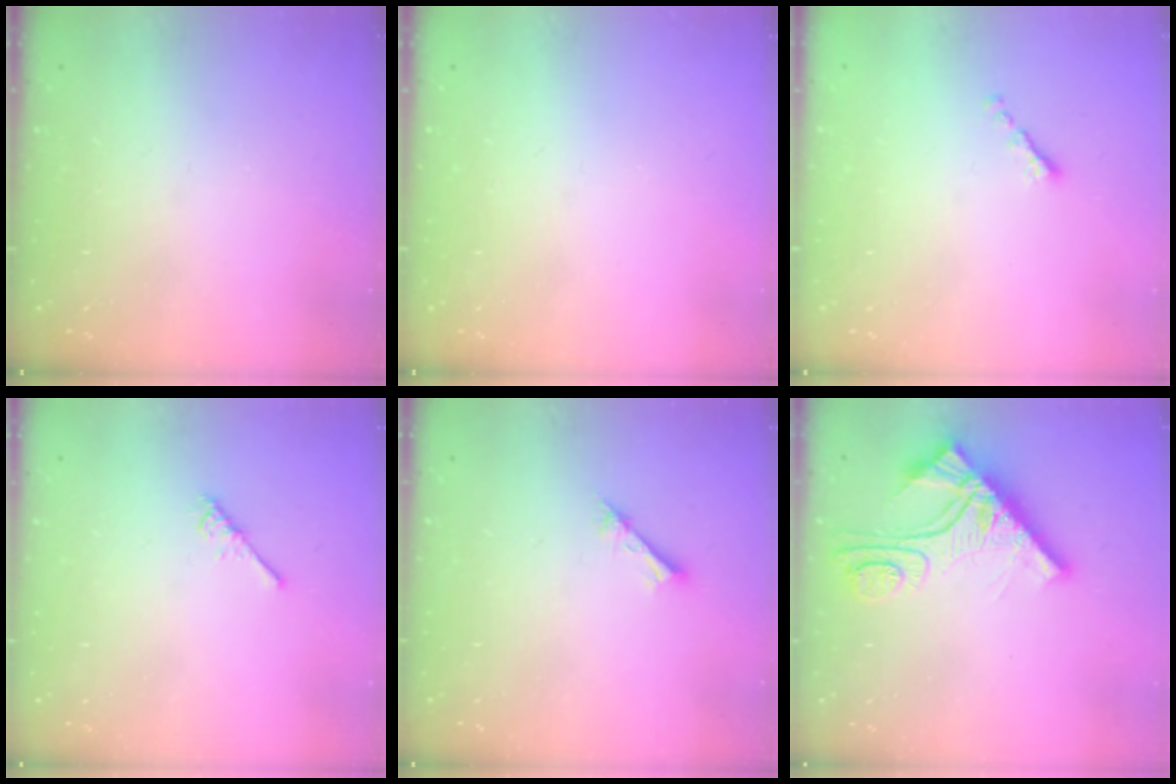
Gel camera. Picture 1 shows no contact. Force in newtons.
{"total": 0.0}
{"total": 0.0}
{"total": 2.7, "press": 2.7, "slide": 0.5}
{"total": 1.6, "press": 1.6, "slide": 0.2}
{"total": 11.8, "press": 11.8, "slide": 1.2}